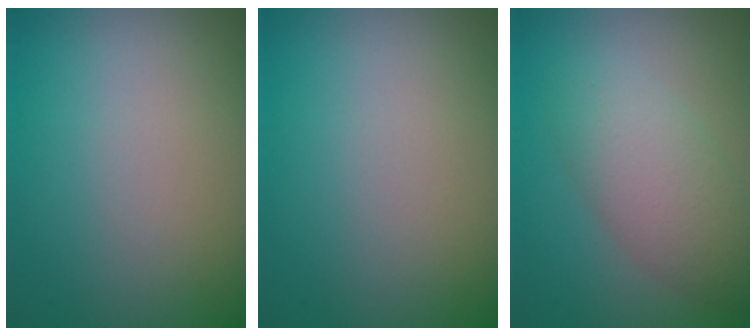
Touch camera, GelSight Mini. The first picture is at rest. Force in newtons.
{"total": 0.0}
{"total": 4.6, "press": 4.6, "slide": 0.2}